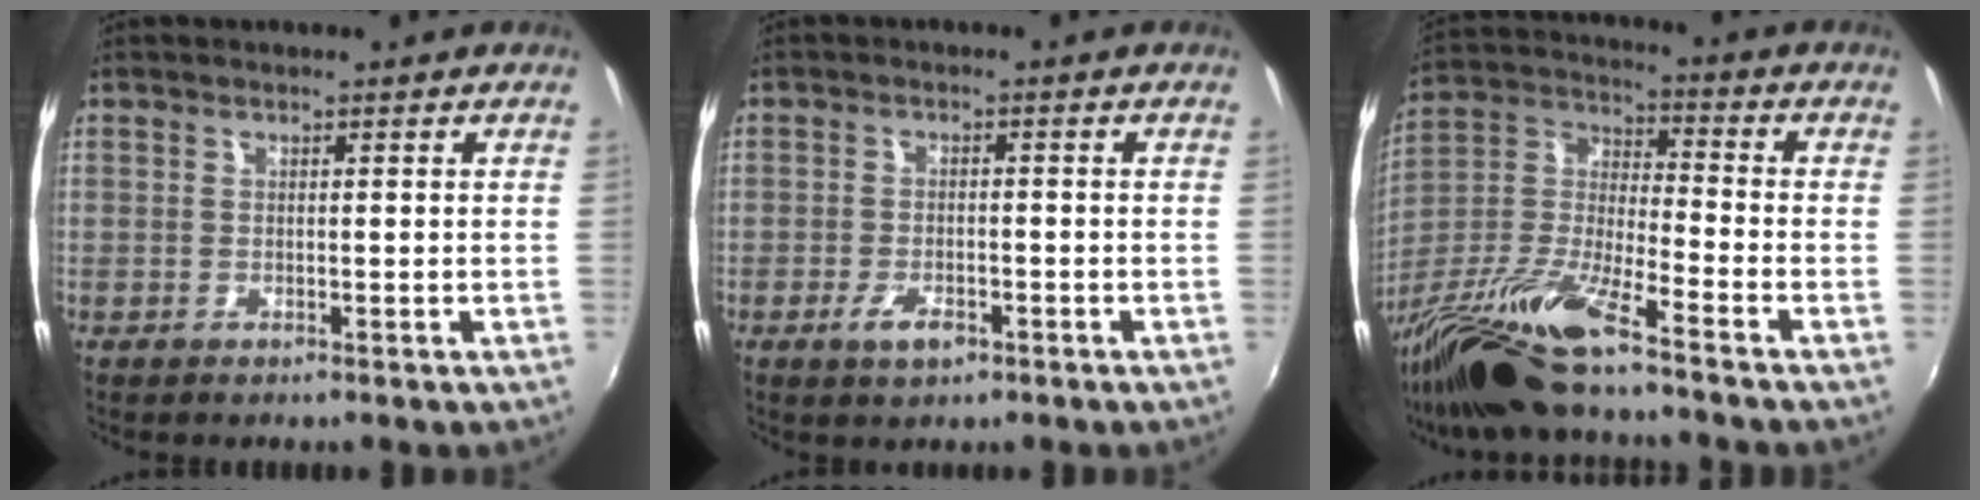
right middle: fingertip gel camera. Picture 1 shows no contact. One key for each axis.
{"total": 4.0, "fx": -2.2, "fy": 1.9, "fz": 2.7, "tx": -0.061, "ty": -0.007, "tz": -0.041}
{"total": 15.0, "fx": -11.7, "fy": 0.4, "fz": 9.4, "tx": -0.196, "ty": -0.020, "tz": -0.235}